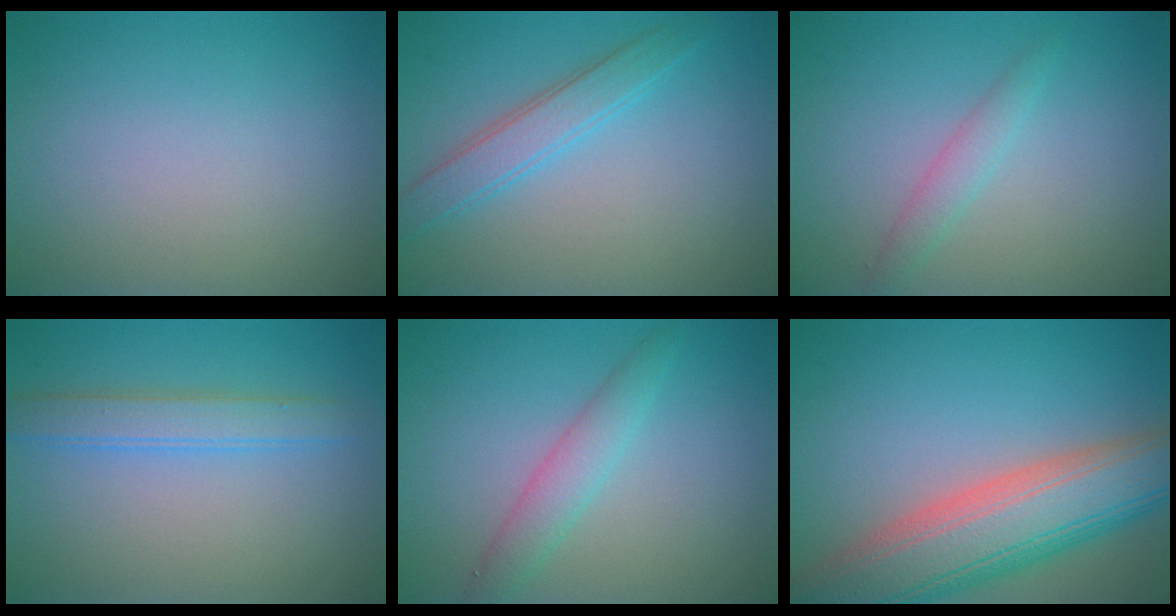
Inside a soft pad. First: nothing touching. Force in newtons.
{"total": 3.0, "press": 3.0, "slide": 0.1}
{"total": 1.7, "press": 1.7, "slide": 0.1}
{"total": 2.8, "press": 2.8, "slide": 0.0}
{"total": 2.7, "press": 2.6, "slide": 0.1}
{"total": 10.8, "press": 10.7, "slide": 0.6}